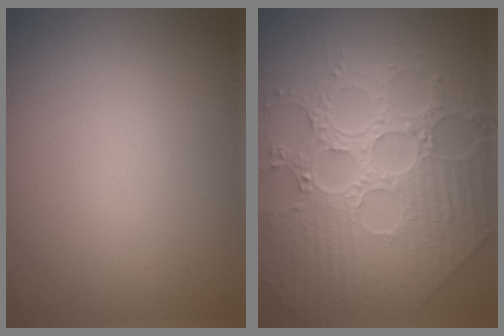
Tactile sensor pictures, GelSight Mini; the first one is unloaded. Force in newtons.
{"total": 9.2, "press": 6.8, "slide": 6.2}